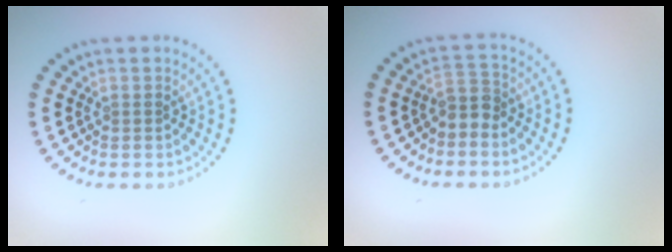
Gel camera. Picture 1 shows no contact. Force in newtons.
{"total": 2.0, "press": 1.6, "slide": 1.1}